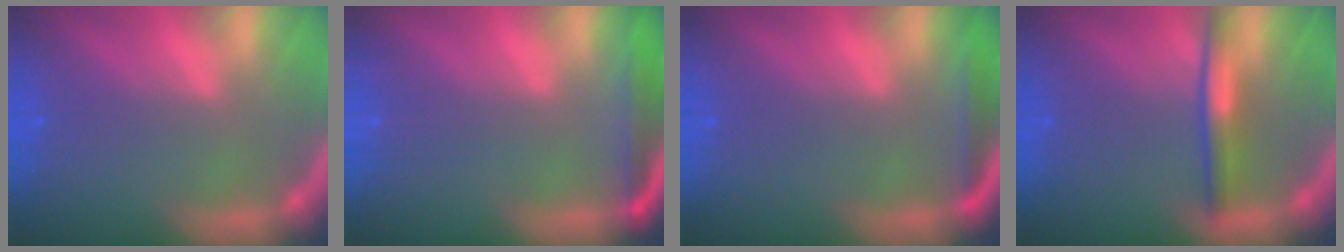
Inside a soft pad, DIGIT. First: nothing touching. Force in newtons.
{"total": 3.5}
{"total": 1.9}
{"total": 3.0}